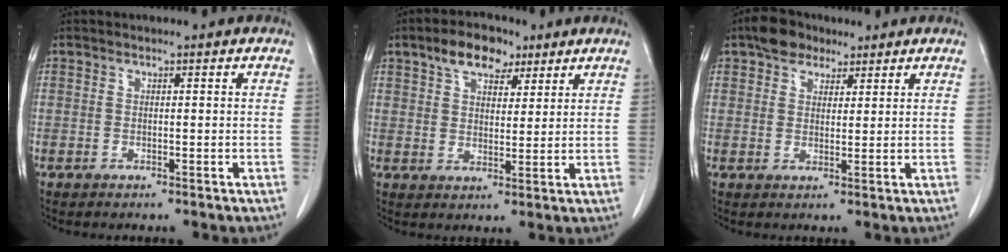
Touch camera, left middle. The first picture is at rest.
{"total": 7.5, "force": [4.7, 3.9, 4.2], "torque": [-0.069, 0.018, 0.081]}
{"total": 4.8, "force": [3.3, 3.0, 1.8], "torque": [-0.034, 0.015, 0.060]}